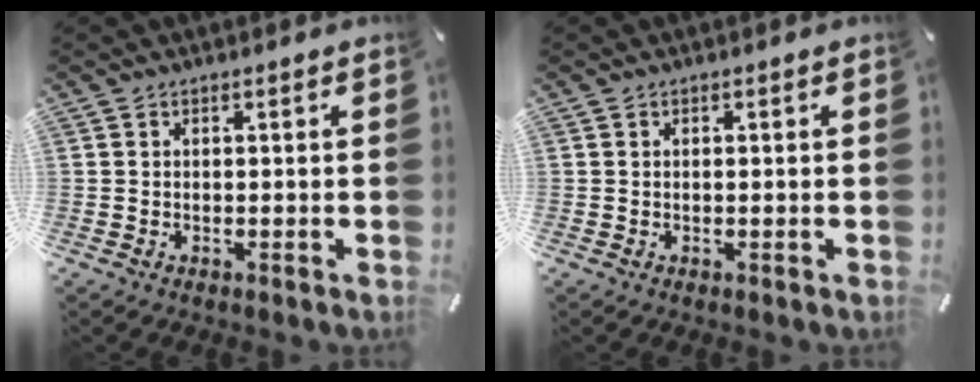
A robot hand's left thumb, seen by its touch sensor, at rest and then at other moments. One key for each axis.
{"total": 0.0}